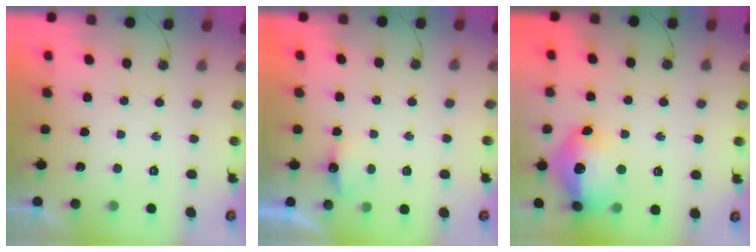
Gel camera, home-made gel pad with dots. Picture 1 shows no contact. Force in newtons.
{"total": 3.9, "press": 3.9, "slide": 0.7}
{"total": 17.8, "press": 17.8, "slide": 1.4}